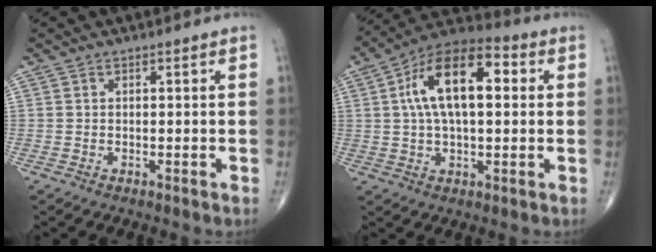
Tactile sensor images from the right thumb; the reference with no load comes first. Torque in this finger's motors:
{"motor_torque": [1.91, 2.09, 1.57, 0.32, 0.18]}